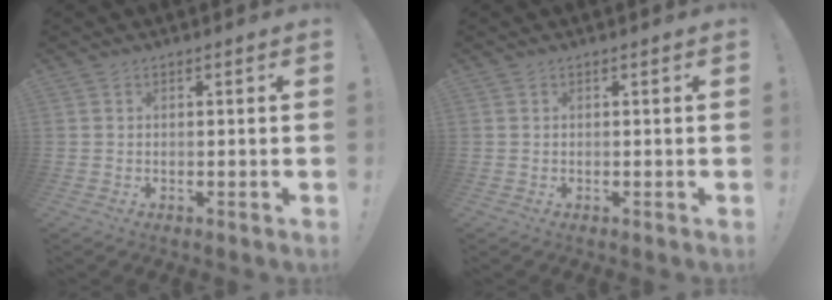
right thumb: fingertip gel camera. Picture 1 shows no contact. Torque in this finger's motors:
{"motor_torque": [-0.23, 0.31, -0.07, -0.01, 0.00]}